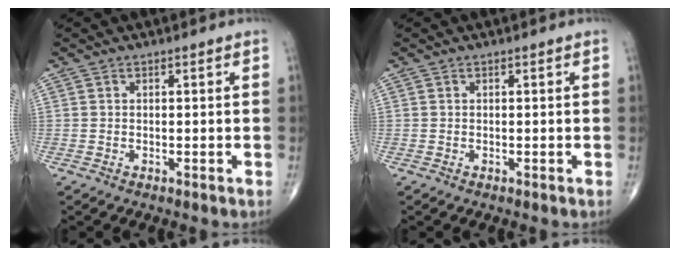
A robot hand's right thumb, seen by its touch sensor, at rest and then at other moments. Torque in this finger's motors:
{"motor_torque": [0.00, 0.00, 0.00, 0.00, 0.00]}